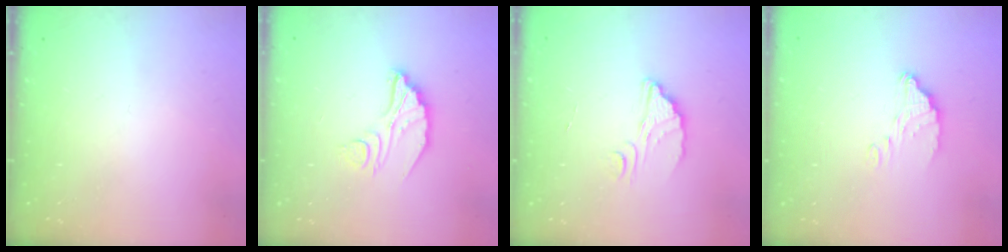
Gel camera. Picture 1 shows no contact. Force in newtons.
{"total": 6.9, "press": 6.9, "slide": 0.7}
{"total": 2.9, "press": 2.9, "slide": 0.1}
{"total": 4.9, "press": 4.9, "slide": 0.1}